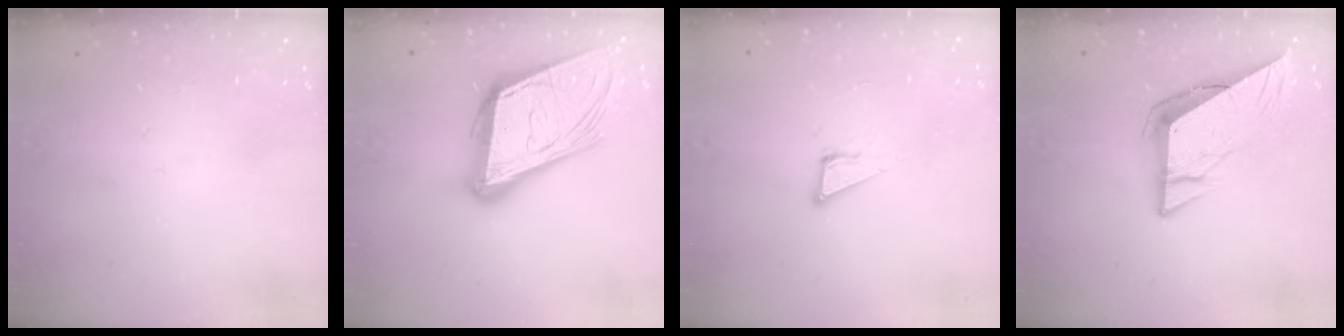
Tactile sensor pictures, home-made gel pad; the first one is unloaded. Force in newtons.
{"total": 22.1, "press": 21.7, "slide": 4.6}
{"total": 6.4, "press": 6.4, "slide": 0.4}
{"total": 9.4, "press": 9.3, "slide": 0.7}